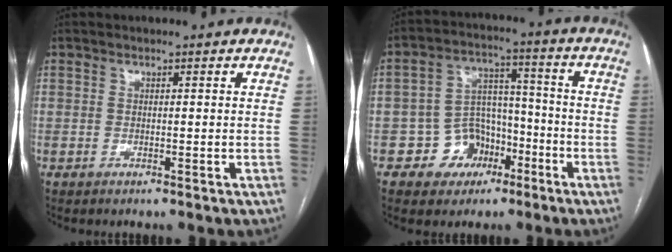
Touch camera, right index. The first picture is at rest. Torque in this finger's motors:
{"motor_torque": [0.70, -0.65, 0.26, 0.00]}